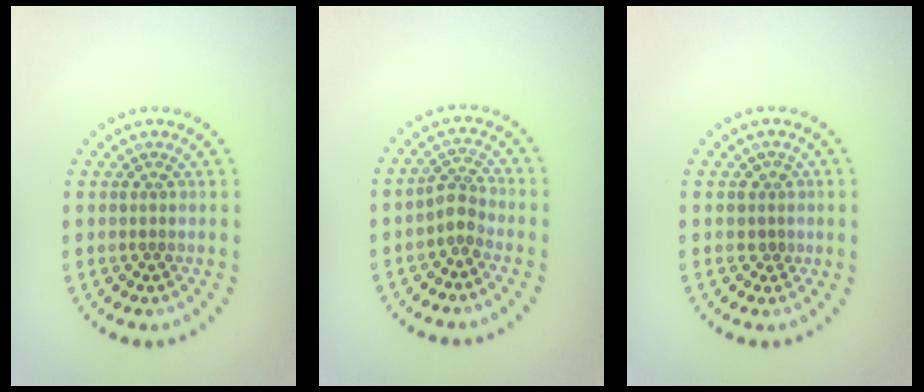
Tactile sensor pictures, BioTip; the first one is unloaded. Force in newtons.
{"total": 2.0, "press": 1.6, "slide": 1.2}
{"total": 1.1, "press": 1.0, "slide": 0.6}